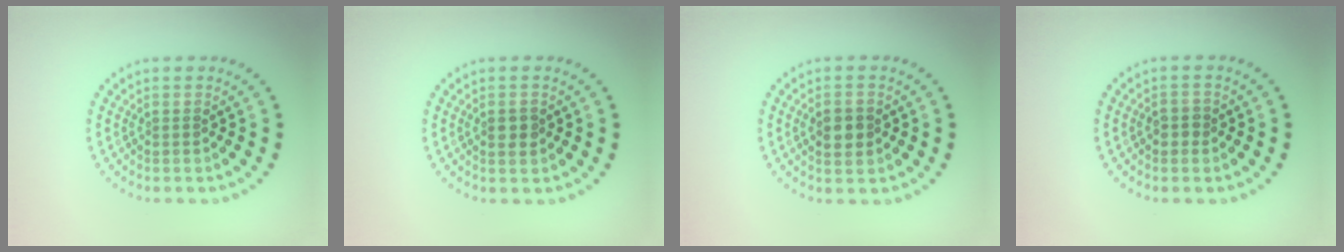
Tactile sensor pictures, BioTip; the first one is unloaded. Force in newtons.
{"total": 1.6, "press": 1.6, "slide": 0.2}
{"total": 3.0, "press": 3.0, "slide": 0.1}
{"total": 1.4, "press": 1.4, "slide": 0.3}